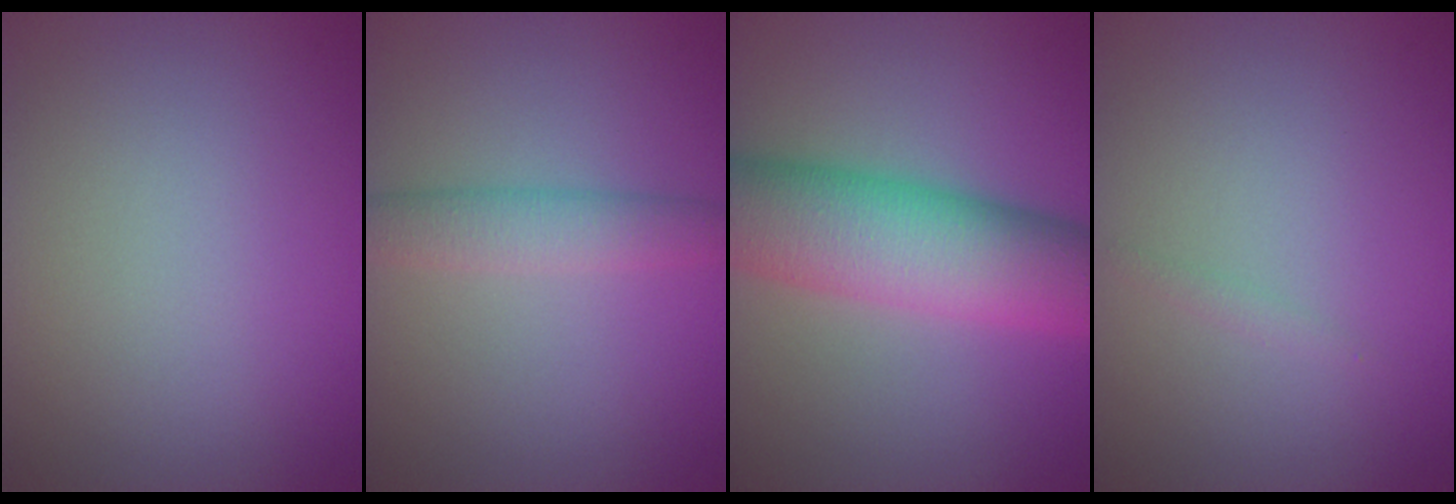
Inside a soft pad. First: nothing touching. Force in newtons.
{"total": 3.0, "press": 3.0, "slide": 0.1}
{"total": 11.2, "press": 11.2, "slide": 0.4}
{"total": 0.6, "press": 0.6, "slide": 0.0}